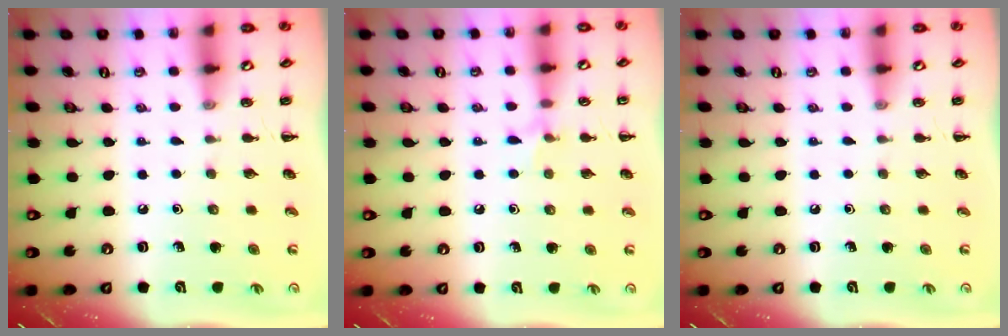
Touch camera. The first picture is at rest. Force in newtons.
{"total": 5.4, "press": 5.1, "slide": 1.9}
{"total": 0.0}